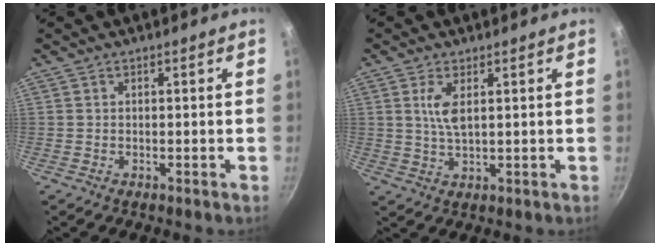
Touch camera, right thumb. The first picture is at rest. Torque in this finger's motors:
{"motor_torque": [0.62, 0.98, 0.98, 0.40, 0.09]}